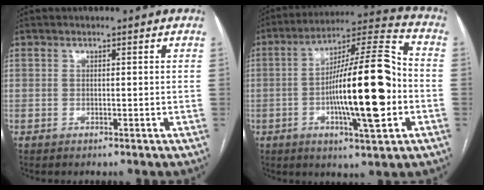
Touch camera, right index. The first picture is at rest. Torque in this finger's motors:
{"motor_torque": [2.14, 0.00, 1.05, 0.21]}